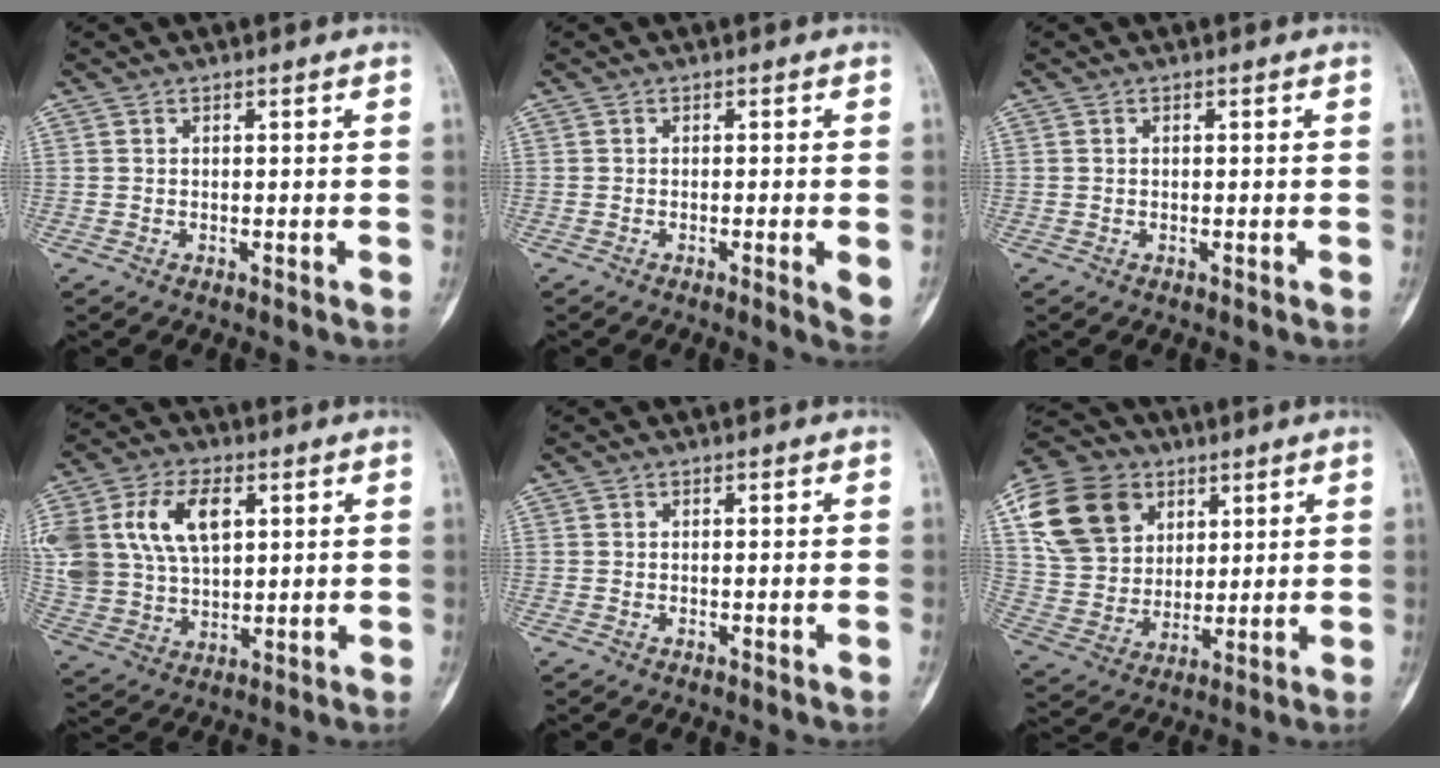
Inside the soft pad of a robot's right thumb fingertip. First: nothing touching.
{"total": 3.8, "force": [-1.0, 0.3, 3.7], "torque": [-0.052, -0.008, -0.016]}
{"total": 0.0}
{"total": 19.8, "force": [6.1, 12.8, 13.8], "torque": [-0.302, 0.010, 0.119]}
{"total": 0.8, "force": [-0.6, -0.3, 0.5], "torque": [-0.001, 0.011, -0.010]}
{"total": 17.8, "force": [7.1, 13.9, 8.6], "torque": [-0.146, -0.003, 0.134]}